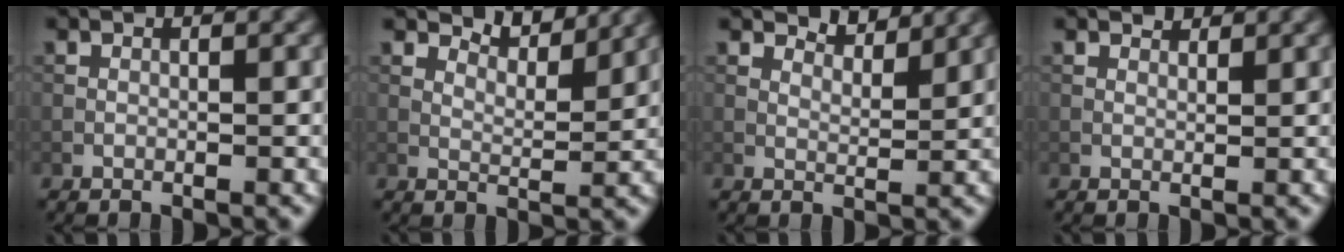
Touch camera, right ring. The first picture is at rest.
{"total": 3.8, "force": [3.5, 0.6, 1.3], "torque": [-0.031, -0.008, 0.051]}
{"total": 2.8, "force": [2.6, 0.5, 0.8], "torque": [-0.021, -0.007, 0.039]}
{"total": 1.0, "force": [0.9, 0.3, 0.3], "torque": [-0.010, -0.002, 0.014]}